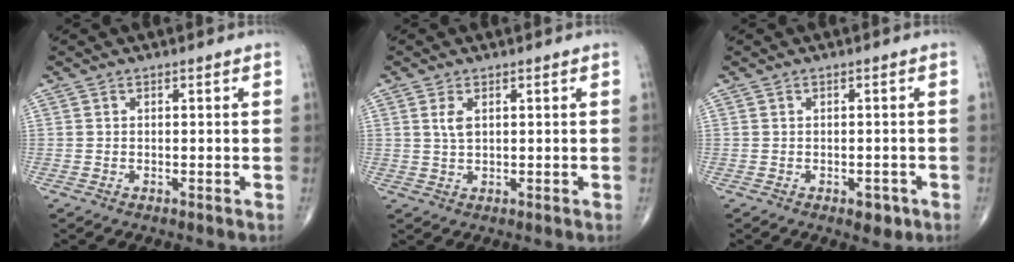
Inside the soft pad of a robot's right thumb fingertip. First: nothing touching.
{"total": 2.5, "force": [0.9, 1.2, 2.0], "torque": [-0.040, 0.000, 0.021]}
{"total": 2.6, "force": [-1.2, 1.5, 1.7], "torque": [-0.010, 0.004, -0.011]}